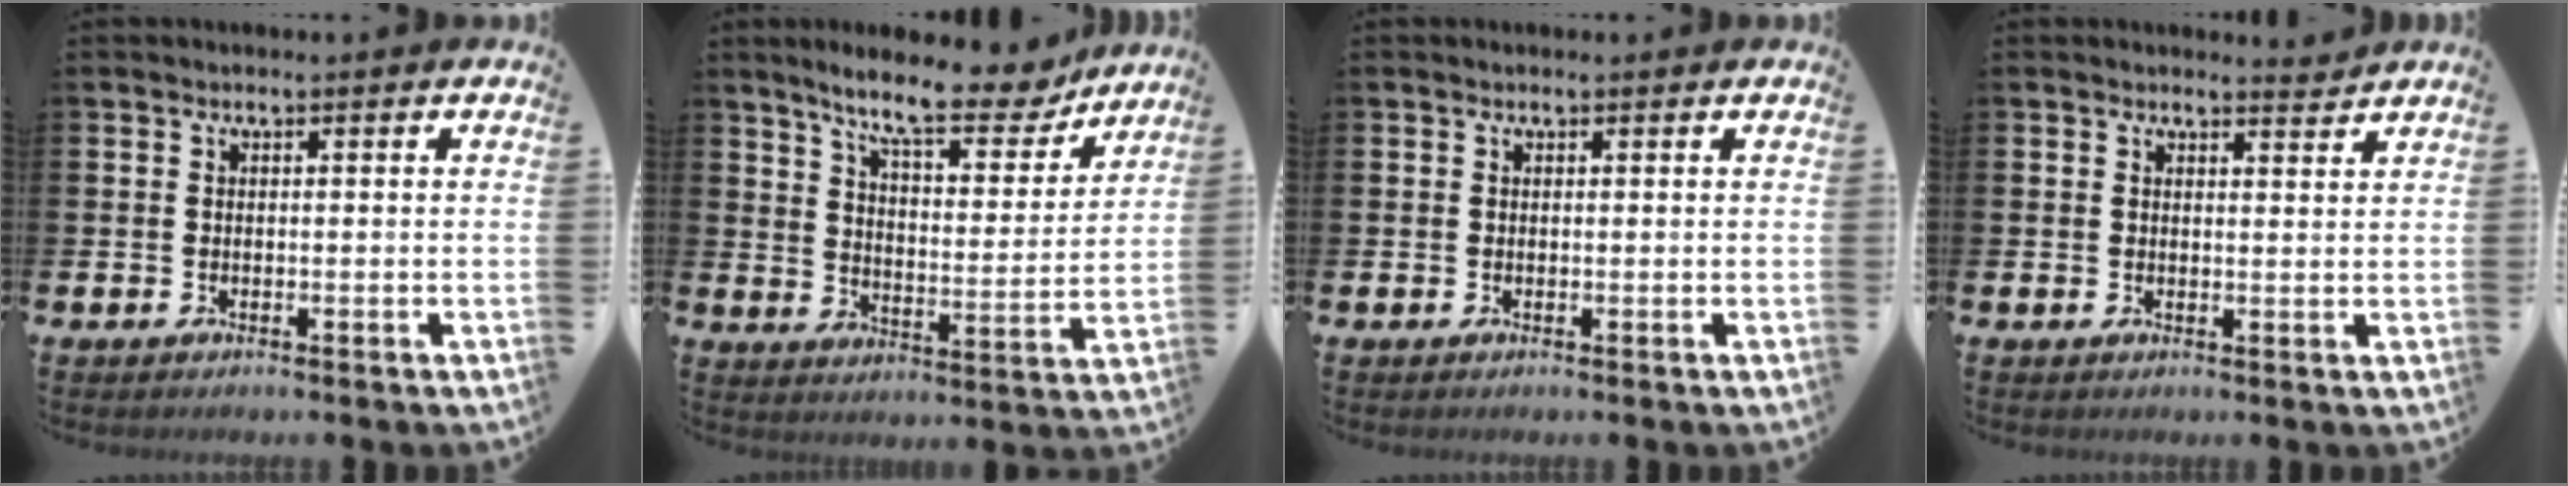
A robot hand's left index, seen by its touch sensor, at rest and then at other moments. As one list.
[{"total": 10.4, "force": [9.0, 2.4, 4.6], "torque": [-0.101, -0.050, 0.154]}, {"total": 0.0}, {"total": 2.5, "force": [2.5, 0.2, 0.0], "torque": [0.006, -0.016, 0.042]}]